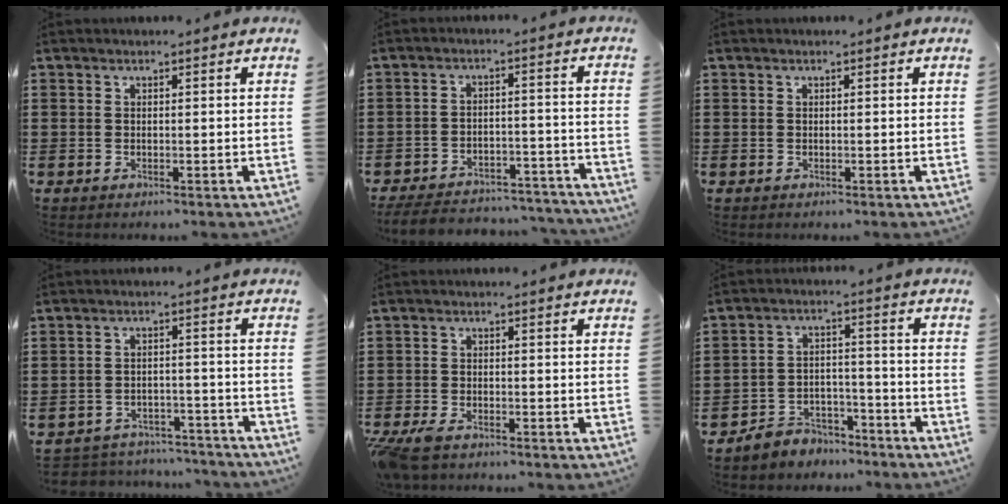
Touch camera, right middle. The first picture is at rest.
{"total": 6.2, "force": [-6.0, 0.7, 1.1], "torque": [-0.025, 0.009, -0.120]}
{"total": 0.0}
{"total": 4.3, "force": [-4.2, 0.5, -0.2], "torque": [-0.003, 0.004, -0.089]}
{"total": 2.8, "force": [-2.4, 0.8, 1.2], "torque": [-0.044, -0.006, -0.055]}
{"total": 5.2, "force": [-5.0, 1.6, -0.1], "torque": [-0.002, 0.015, -0.101]}